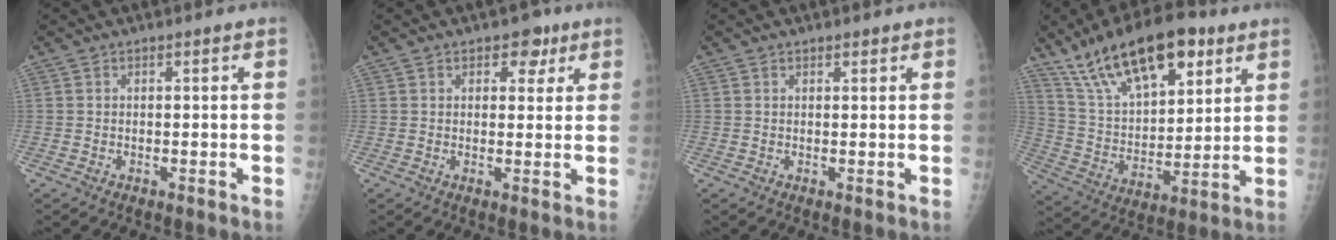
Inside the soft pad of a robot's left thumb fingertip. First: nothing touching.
{"total": 4.4, "force": [2.4, 3.0, 2.2], "torque": [-0.001, -0.007, 0.028]}
{"total": 0.8, "force": [0.7, 0.4, 0.3], "torque": [0.000, -0.004, 0.008]}
{"total": 21.0, "force": [12.6, 9.2, 14.0], "torque": [-0.205, -0.041, 0.230]}